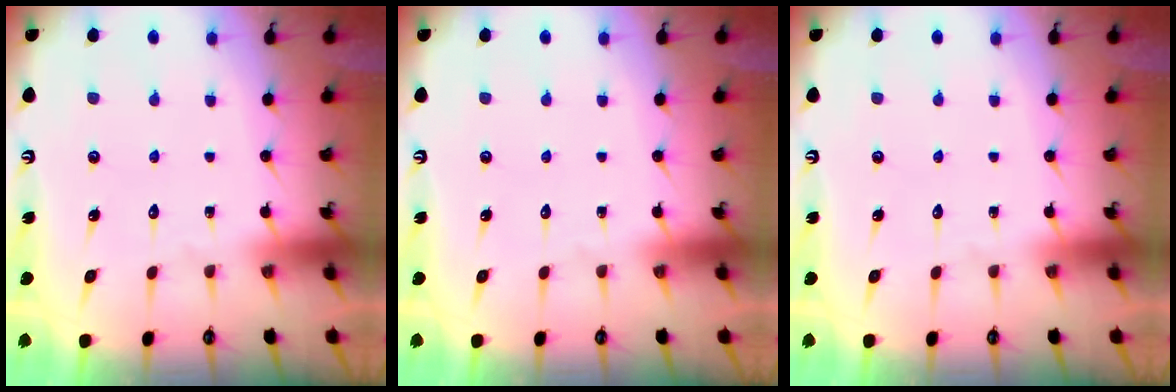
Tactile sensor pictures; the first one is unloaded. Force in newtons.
{"total": 0.0}
{"total": 0.0}